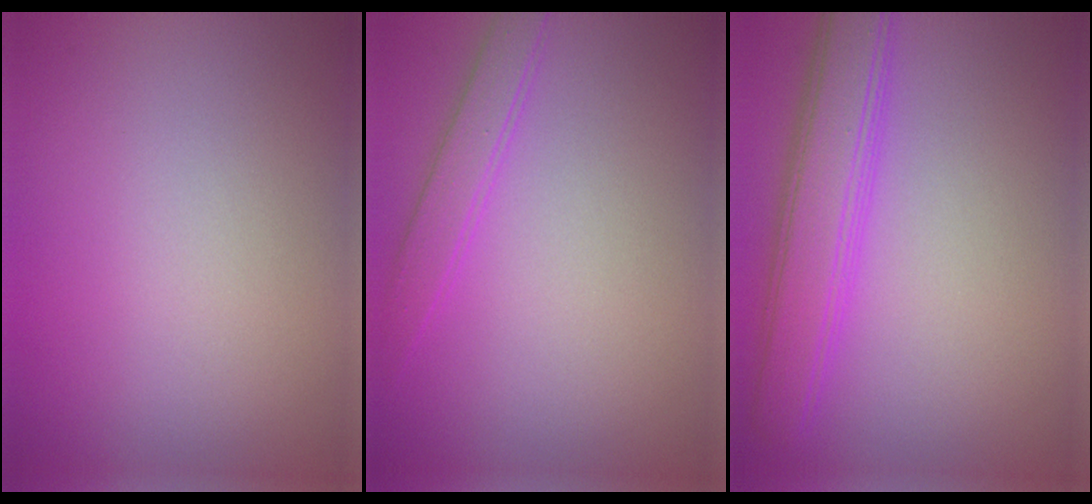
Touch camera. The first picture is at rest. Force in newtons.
{"total": 2.2, "press": 2.2, "slide": 0.2}
{"total": 5.6, "press": 5.6, "slide": 0.1}